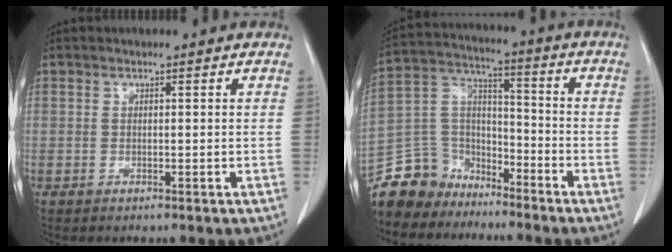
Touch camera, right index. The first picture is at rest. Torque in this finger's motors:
{"motor_torque": [-0.59, -0.38, -0.65, -0.21]}